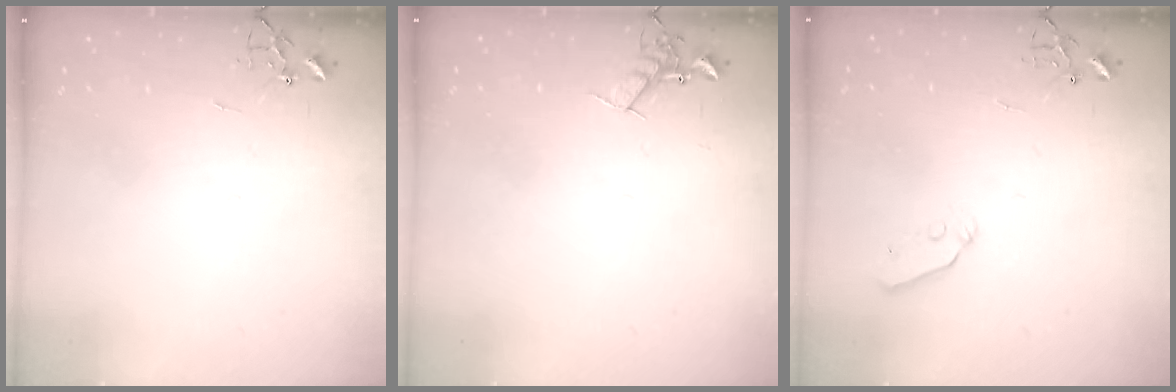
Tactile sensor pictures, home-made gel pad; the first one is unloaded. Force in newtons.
{"total": 7.5, "press": 7.5, "slide": 0.8}
{"total": 5.3, "press": 5.2, "slide": 0.6}